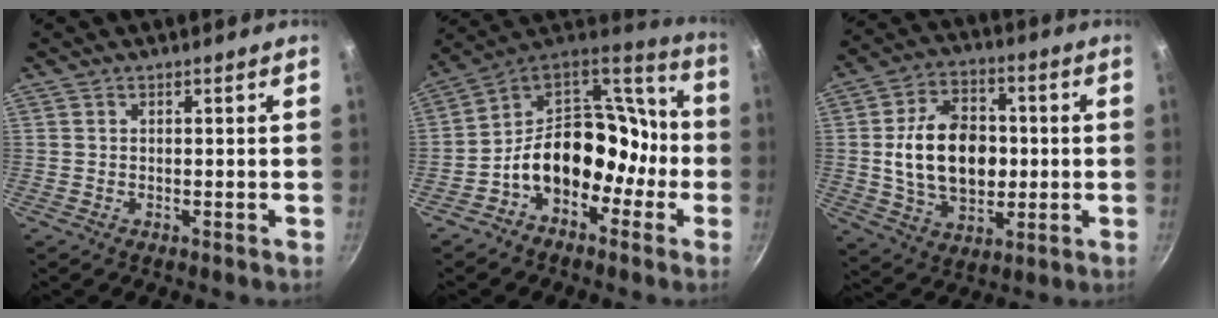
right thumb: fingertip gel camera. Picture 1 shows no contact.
{"total": 17.5, "force": [-5.5, 13.2, 10.1], "torque": [-0.102, 0.090, -0.102]}
{"total": 16.9, "force": [0.1, 11.7, 12.2], "torque": [-0.176, 0.014, 0.005]}